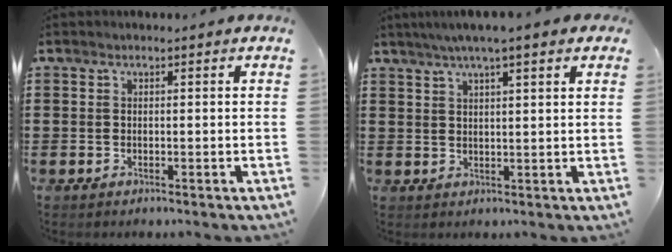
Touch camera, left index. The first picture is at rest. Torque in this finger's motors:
{"motor_torque": [2.14, 0.00, 0.57, 0.21]}